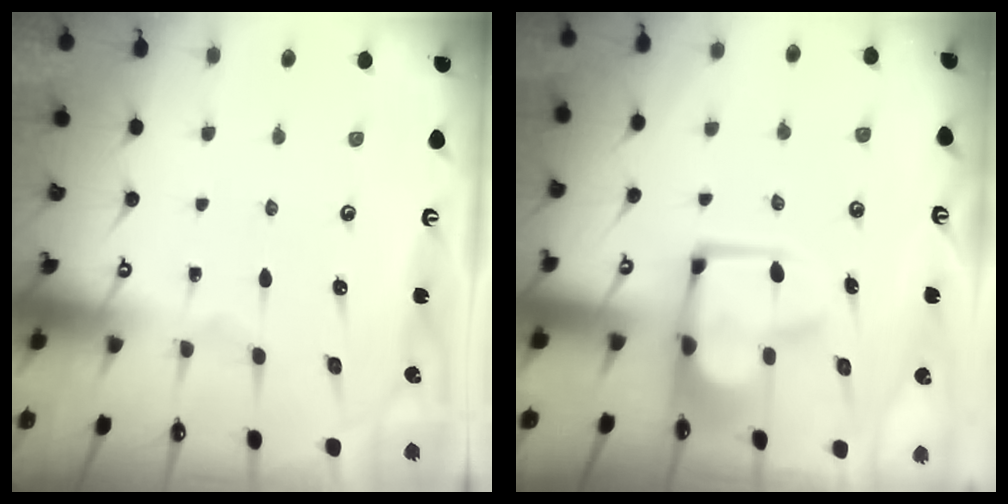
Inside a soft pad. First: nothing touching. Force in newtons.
{"total": 2.8, "press": 2.7, "slide": 0.8}